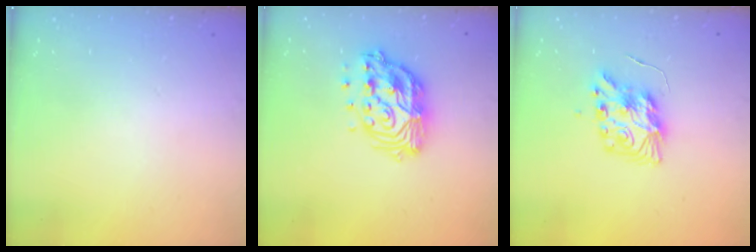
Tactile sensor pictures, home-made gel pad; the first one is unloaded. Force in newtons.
{"total": 15.0, "press": 14.9, "slide": 1.3}
{"total": 9.8, "press": 9.8, "slide": 0.9}